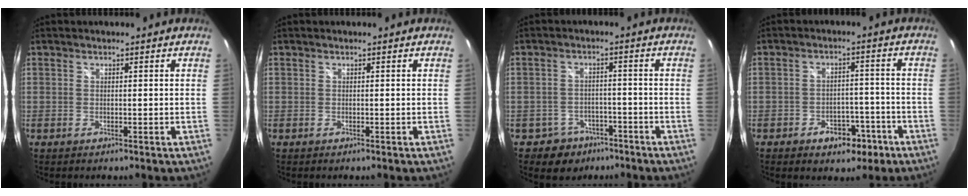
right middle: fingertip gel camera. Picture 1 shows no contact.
{"total": 0.0}
{"total": 6.0, "force": [-3.9, 4.6, 0.7], "torque": [-0.026, 0.019, -0.050]}
{"total": 7.1, "force": [-4.3, 4.4, 3.5], "torque": [-0.064, 0.013, -0.047]}